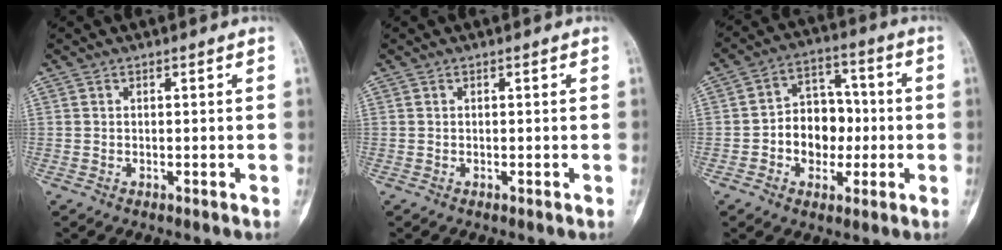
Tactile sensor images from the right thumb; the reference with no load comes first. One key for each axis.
{"total": 0.0}
{"total": 11.6, "fx": -1.2, "fy": 8.8, "fz": 7.4, "tx": -0.066, "ty": 0.032, "tz": -0.022}